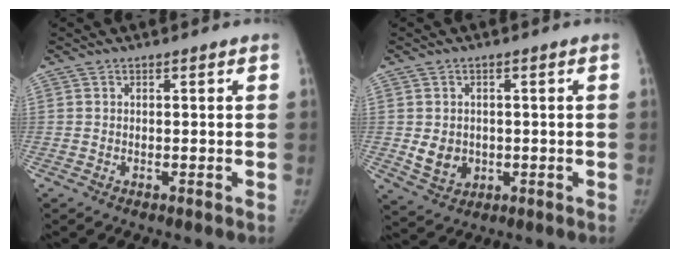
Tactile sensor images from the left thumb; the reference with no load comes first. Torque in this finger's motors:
{"motor_torque": [0.59, 0.71, 0.28, -0.08, 0.25]}